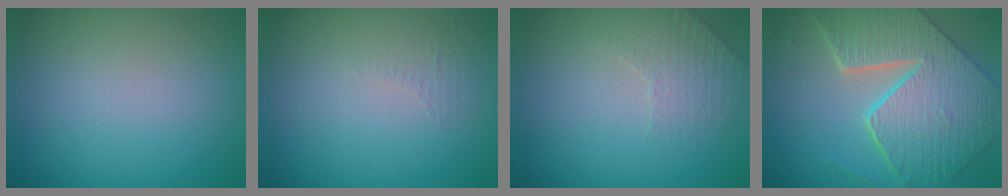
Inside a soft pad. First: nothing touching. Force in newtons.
{"total": 0.8, "press": 0.4, "slide": 0.7}
{"total": 1.7, "press": 1.3, "slide": 1.1}
{"total": 9.0, "press": 7.2, "slide": 5.3}